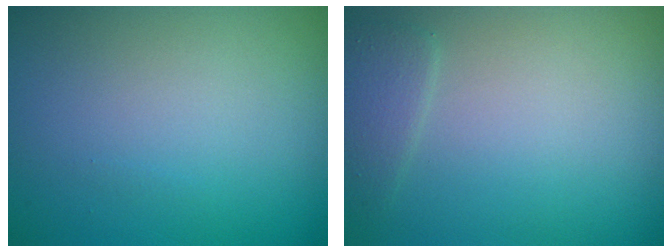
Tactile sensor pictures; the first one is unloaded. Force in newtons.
{"total": 1.5, "press": 1.4, "slide": 0.1}